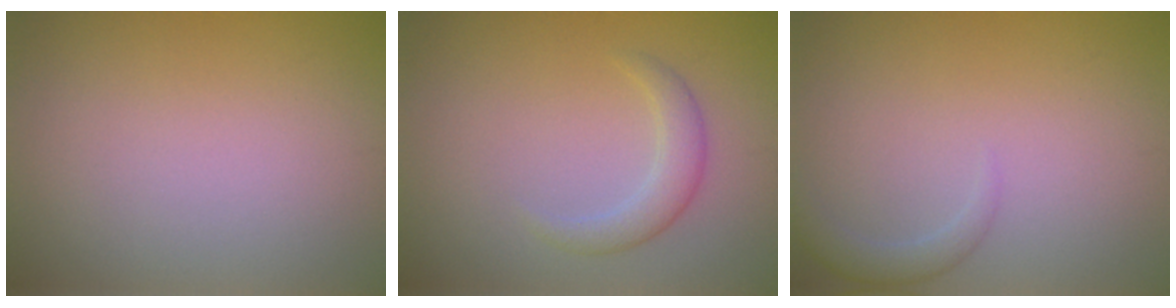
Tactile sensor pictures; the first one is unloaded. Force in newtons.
{"total": 2.2, "press": 2.2, "slide": 0.1}
{"total": 1.6, "press": 1.6, "slide": 0.0}